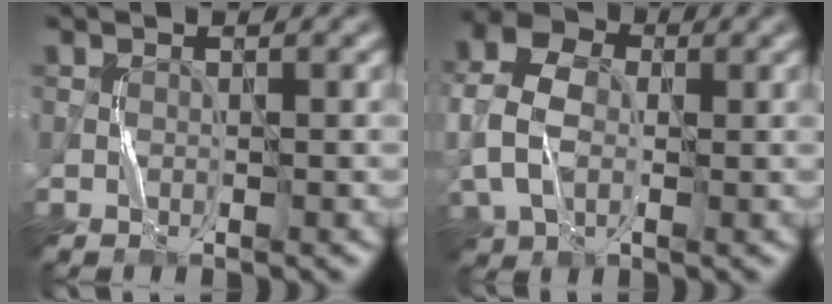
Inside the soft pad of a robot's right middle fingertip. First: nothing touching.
{"total": 7.3, "force": [-0.1, 5.4, 4.9], "torque": [-0.137, 0.006, -0.006]}